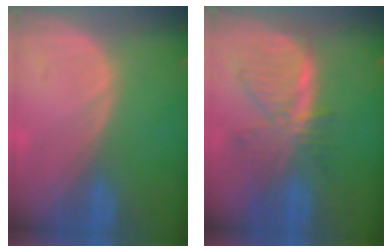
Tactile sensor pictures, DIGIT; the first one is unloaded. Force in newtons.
{"total": 7.8, "press": 7.0, "slide": 3.4}